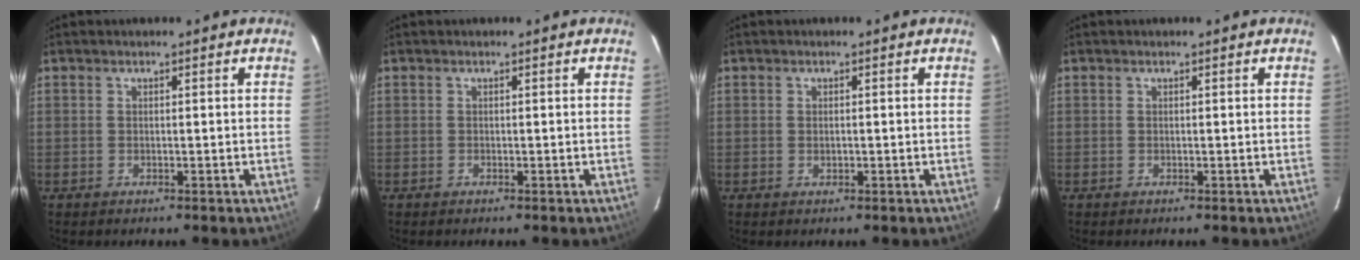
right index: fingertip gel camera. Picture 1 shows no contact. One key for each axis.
{"total": 0.0}
{"total": 0.8, "fx": -0.2, "fy": 0.6, "fz": 0.6, "tx": -0.008, "ty": 0.001, "tz": -0.003}
{"total": 0.0}